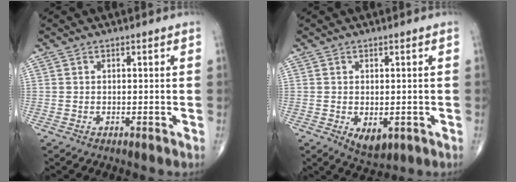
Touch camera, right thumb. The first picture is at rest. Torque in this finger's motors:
{"motor_torque": [0.03, 0.23, -0.09, -0.08, 0.02]}